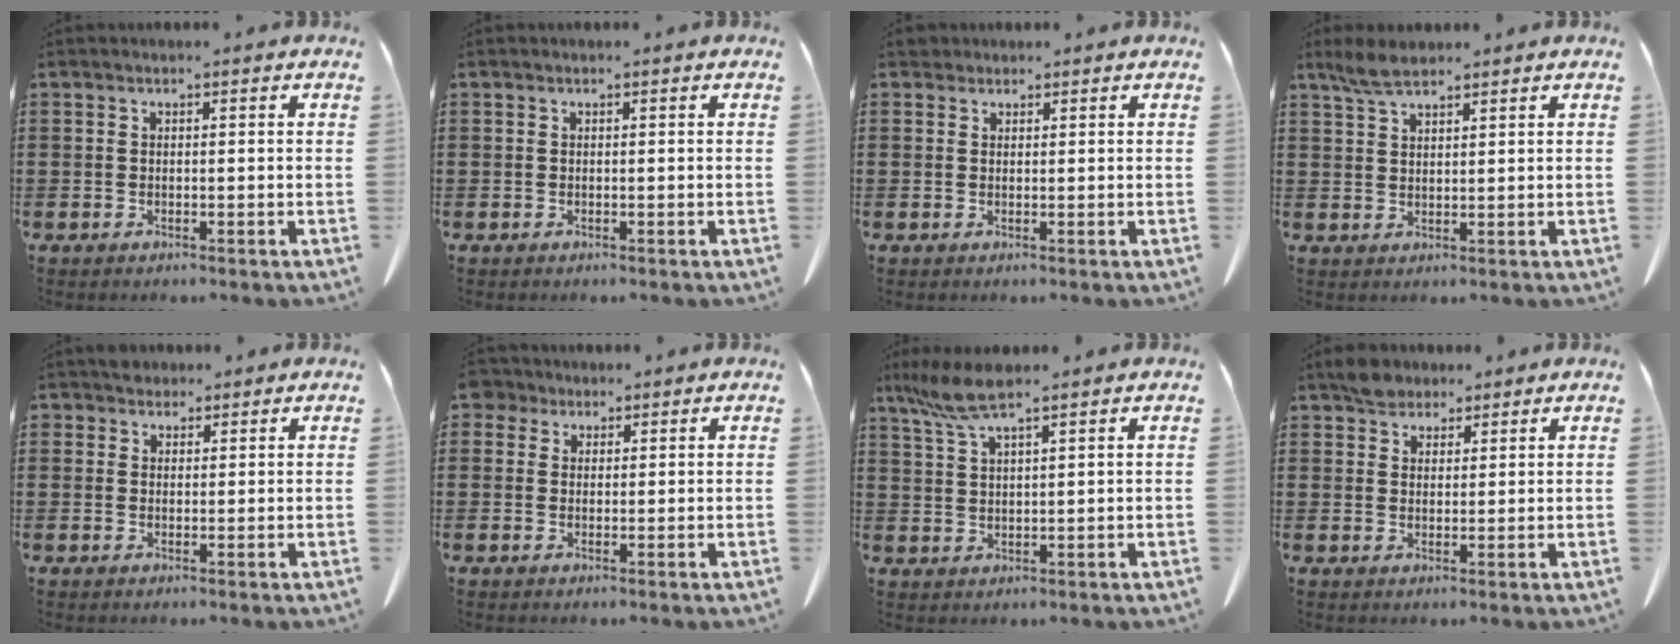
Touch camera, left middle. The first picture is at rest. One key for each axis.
{"total": 0.0}
{"total": 1.4, "fx": 1.3, "fy": 0.6, "fz": 0.1, "tx": -0.007, "ty": 0.003, "tz": 0.026}
{"total": 4.0, "fx": 3.1, "fy": 1.0, "fz": 2.3, "tx": -0.053, "ty": 0.001, "tz": 0.057}
{"total": 2.3, "fx": 2.0, "fy": 1.1, "fz": 0.1, "tx": -0.001, "ty": 0.002, "tz": 0.038}
{"total": 2.8, "fx": 2.0, "fy": 1.8, "fz": 0.7, "tx": -0.016, "ty": 0.005, "tz": 0.036}
{"total": 6.1, "fx": 4.3, "fy": 0.9, "fz": 4.2, "tx": -0.101, "ty": -0.006, "tz": 0.077}
{"total": 3.7, "fx": 3.1, "fy": 1.8, "fz": 0.8, "tx": -0.018, "ty": 0.004, "tz": 0.060}